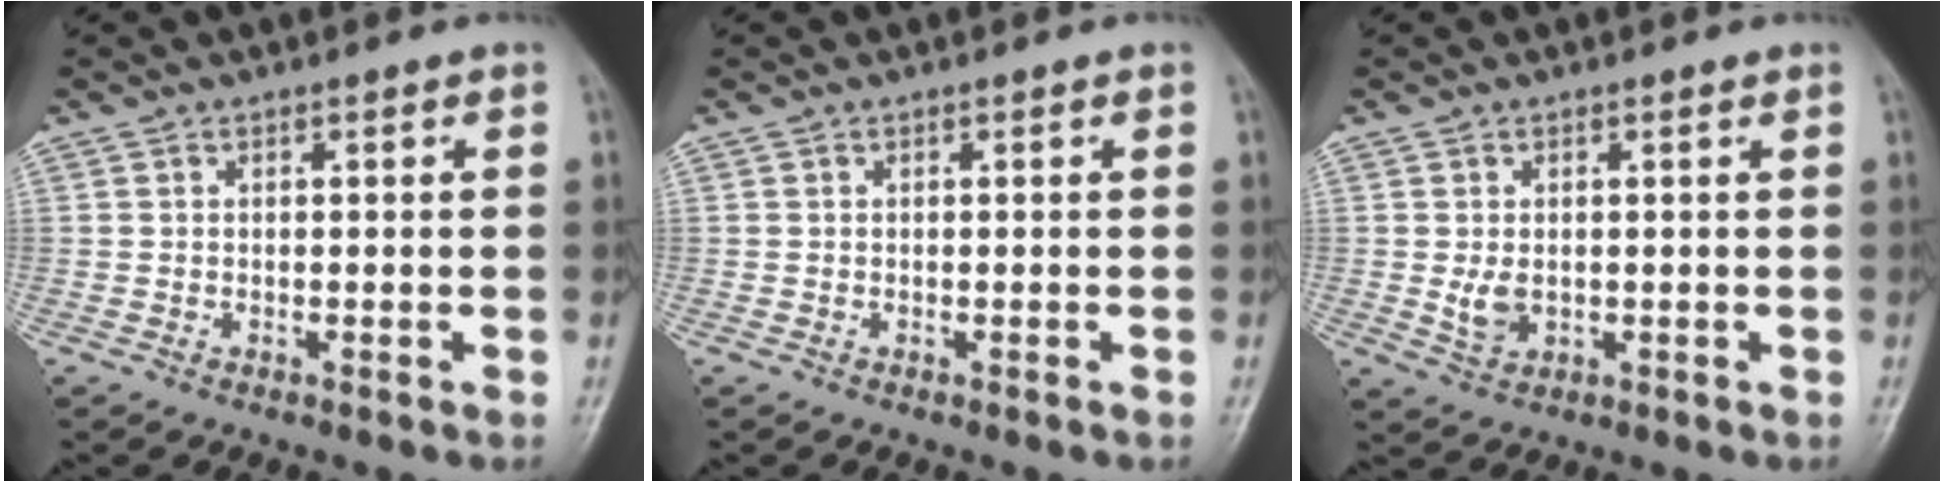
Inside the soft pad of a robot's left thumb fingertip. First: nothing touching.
{"total": 0.0}
{"total": 3.1, "force": [0.2, 2.1, 2.2], "torque": [-0.035, -0.008, 0.011]}